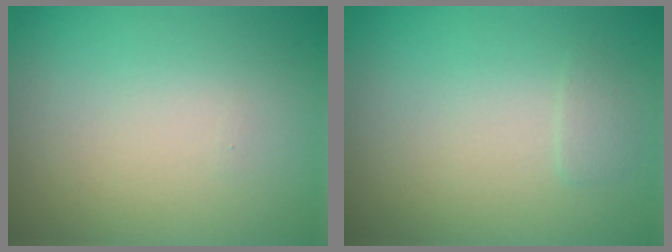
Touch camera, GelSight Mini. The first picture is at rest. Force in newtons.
{"total": 0.7, "press": 0.7, "slide": 0.2}